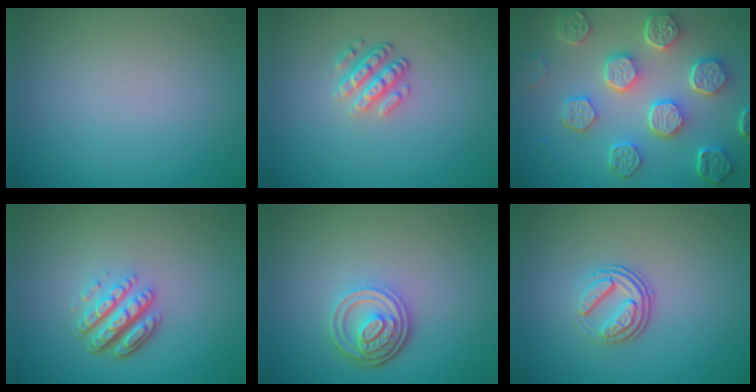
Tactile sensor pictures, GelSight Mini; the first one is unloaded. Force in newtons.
{"total": 2.8, "press": 2.3, "slide": 1.5}
{"total": 8.2, "press": 6.2, "slide": 5.4}
{"total": 4.9, "press": 3.4, "slide": 3.5}
{"total": 4.5, "press": 3.3, "slide": 3.0}
{"total": 3.5, "press": 2.5, "slide": 2.4}